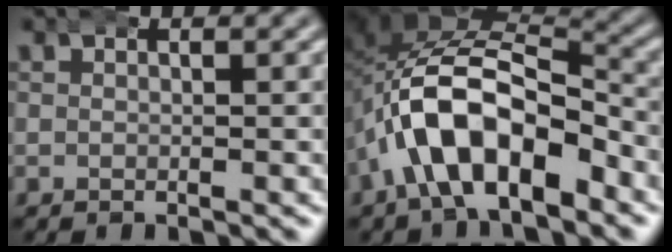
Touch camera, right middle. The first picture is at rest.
{"total": 10.3, "force": [-2.0, 6.7, 7.5], "torque": [-0.146, -0.008, -0.032]}